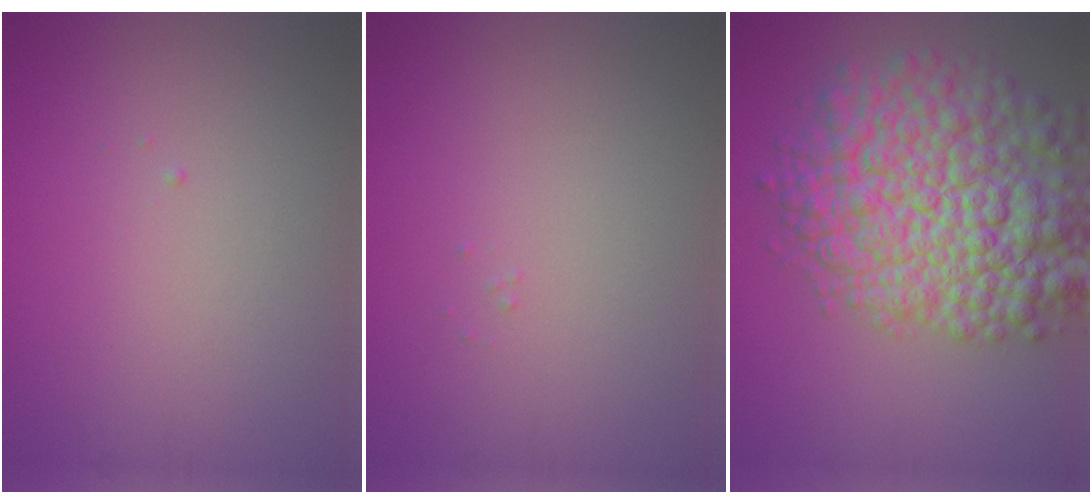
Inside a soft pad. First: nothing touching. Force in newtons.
{"total": 0.0}
{"total": 12.1, "press": 12.1, "slide": 0.4}